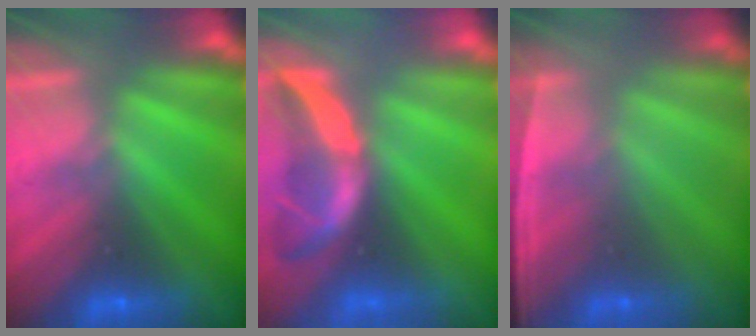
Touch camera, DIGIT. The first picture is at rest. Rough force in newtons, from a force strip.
{"total": 1.8}
{"total": 1.3}